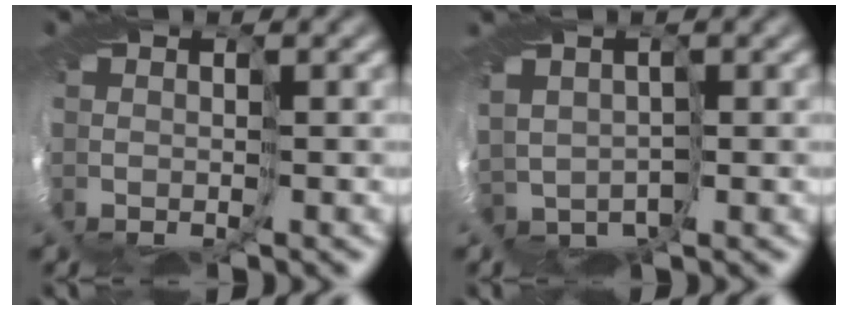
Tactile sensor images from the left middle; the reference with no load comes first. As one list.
[{"total": 1.6, "force": [0.4, 1.6, -0.3], "torque": [-0.012, 0.000, 0.010]}]